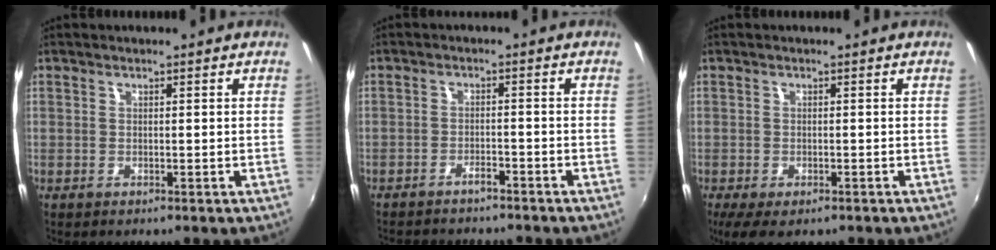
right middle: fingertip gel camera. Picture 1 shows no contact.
{"total": 6.0, "force": [-5.5, 1.4, 2.0], "torque": [-0.057, -0.005, -0.079]}
{"total": 5.5, "force": [-3.4, 2.4, 3.5], "torque": [-0.079, -0.026, -0.056]}